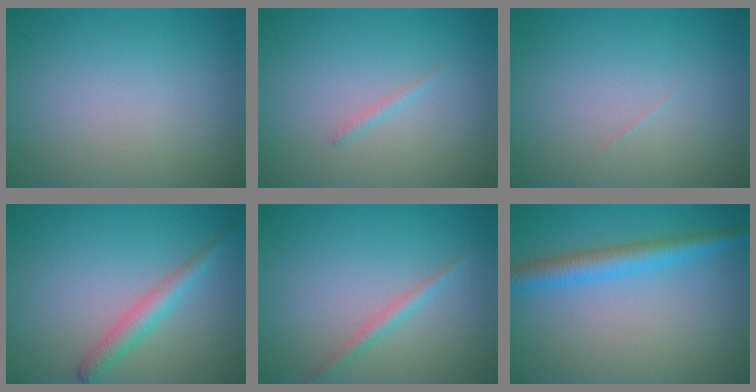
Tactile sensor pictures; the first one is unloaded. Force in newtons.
{"total": 0.6, "press": 0.6, "slide": 0.1}
{"total": 0.0}
{"total": 2.5, "press": 2.5, "slide": 0.1}
{"total": 1.4, "press": 1.4, "slide": 0.1}
{"total": 3.6, "press": 3.6, "slide": 0.1}